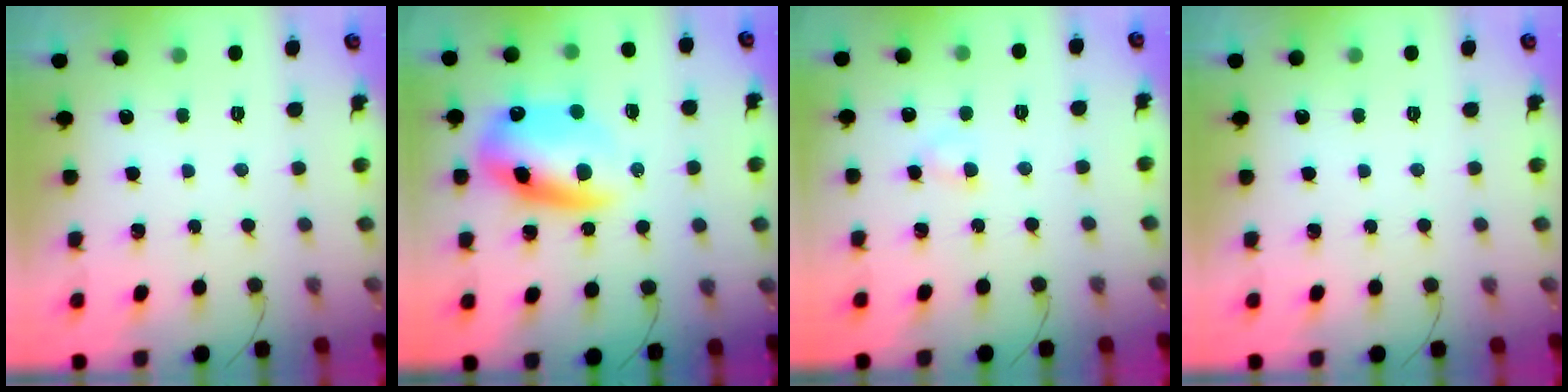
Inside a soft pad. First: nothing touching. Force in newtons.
{"total": 13.7, "press": 13.3, "slide": 3.5}
{"total": 3.2, "press": 3.1, "slide": 1.0}
{"total": 0.0}